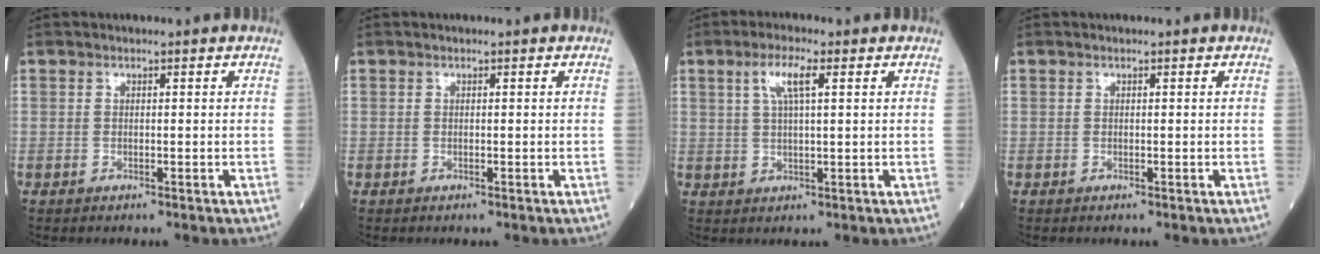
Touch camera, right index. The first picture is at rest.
{"total": 0.0}
{"total": 4.8, "force": [2.0, 0.6, 4.3], "torque": [-0.089, 0.009, 0.040]}
{"total": 0.0}